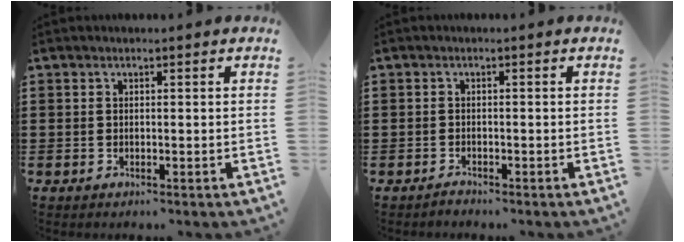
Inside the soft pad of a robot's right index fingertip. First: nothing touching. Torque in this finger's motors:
{"motor_torque": [-1.76, 0.38, -1.05, -0.21]}